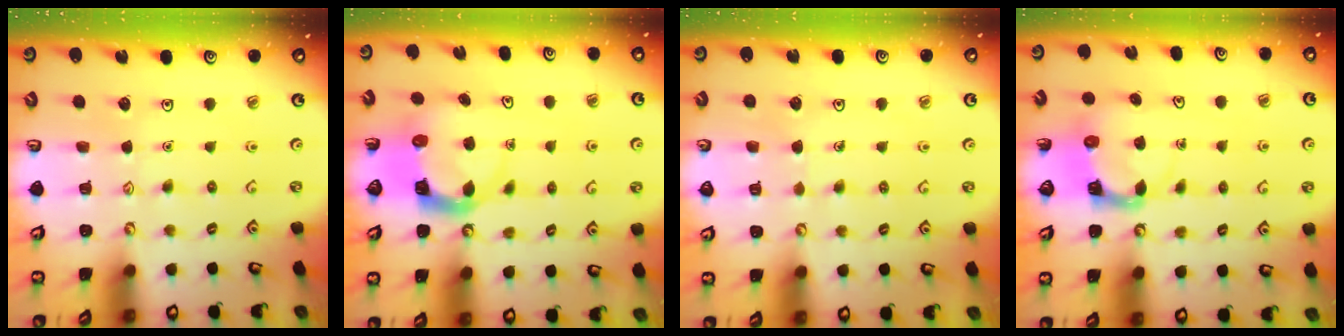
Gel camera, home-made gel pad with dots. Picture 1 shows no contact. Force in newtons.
{"total": 4.1, "press": 4.1, "slide": 0.3}
{"total": 2.9, "press": 2.9, "slide": 0.2}
{"total": 3.7, "press": 3.7, "slide": 0.4}